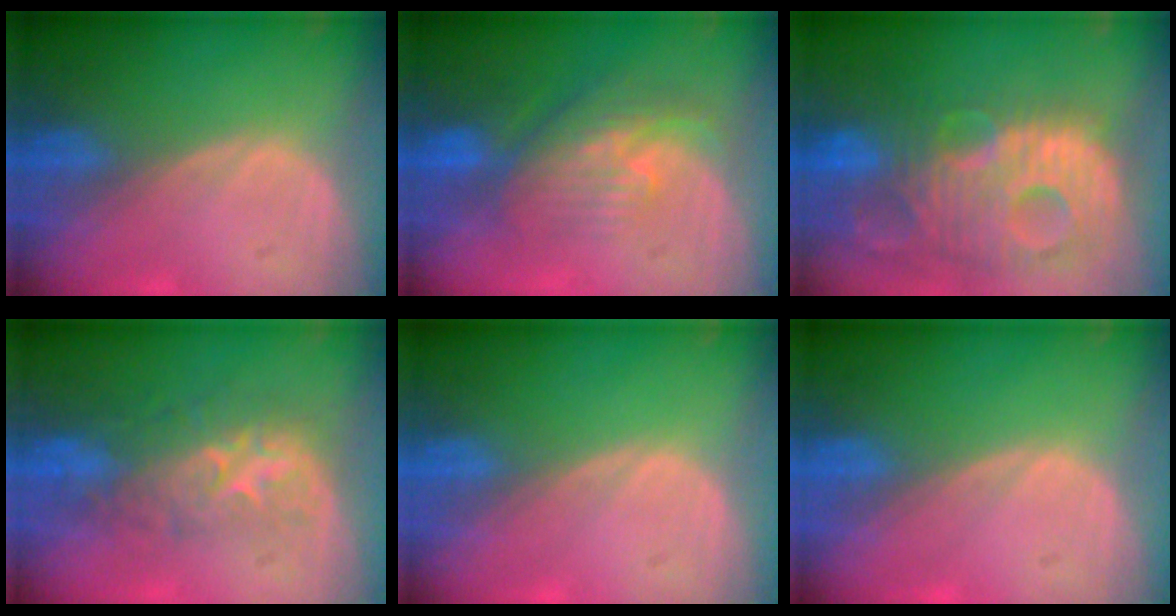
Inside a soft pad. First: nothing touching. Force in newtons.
{"total": 8.0, "press": 7.2, "slide": 3.6}
{"total": 13.8, "press": 11.9, "slide": 7.1}
{"total": 8.0, "press": 7.8, "slide": 2.1}
{"total": 0.0}
{"total": 0.0}